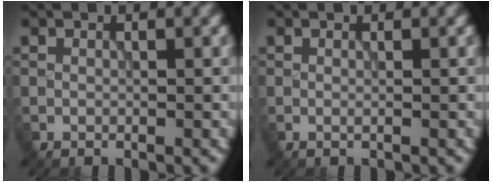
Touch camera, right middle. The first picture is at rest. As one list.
[{"total": 0.0}]